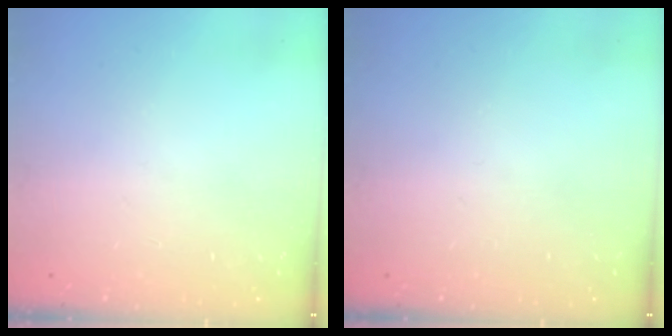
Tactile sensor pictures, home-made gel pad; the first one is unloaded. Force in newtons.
{"total": 0.0}